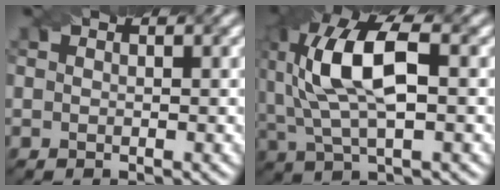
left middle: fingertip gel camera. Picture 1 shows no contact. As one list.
[{"total": 8.9, "force": [0.7, 4.0, 8.0], "torque": [-0.168, 0.025, 0.017]}]